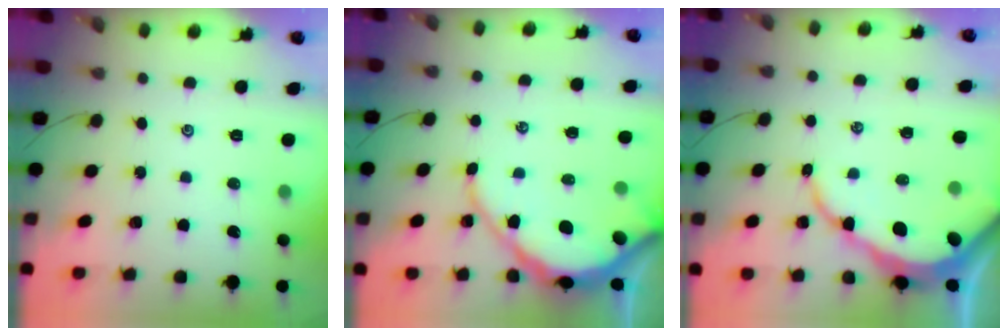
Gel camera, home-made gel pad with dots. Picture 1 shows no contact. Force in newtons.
{"total": 10.7, "press": 10.7, "slide": 0.9}
{"total": 11.2, "press": 11.2, "slide": 1.0}